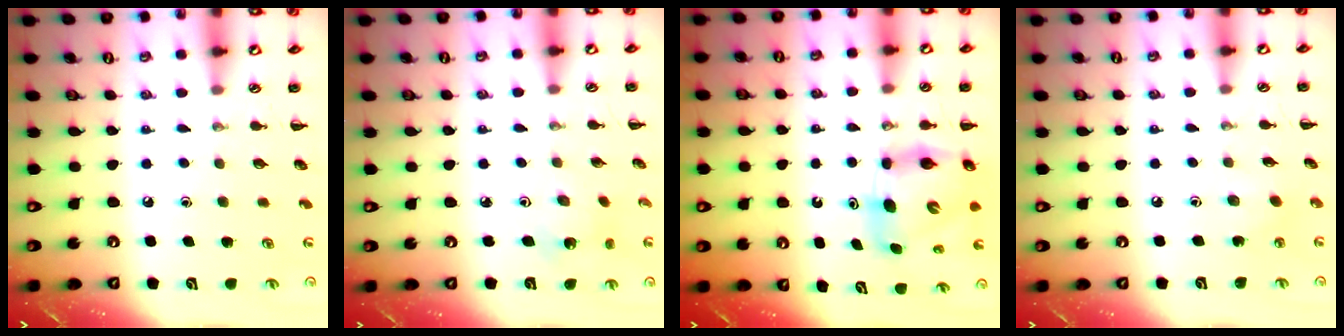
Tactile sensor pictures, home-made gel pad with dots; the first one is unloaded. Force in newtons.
{"total": 2.6, "press": 2.4, "slide": 0.9}
{"total": 7.4, "press": 7.4, "slide": 0.8}
{"total": 2.8, "press": 2.7, "slide": 0.9}